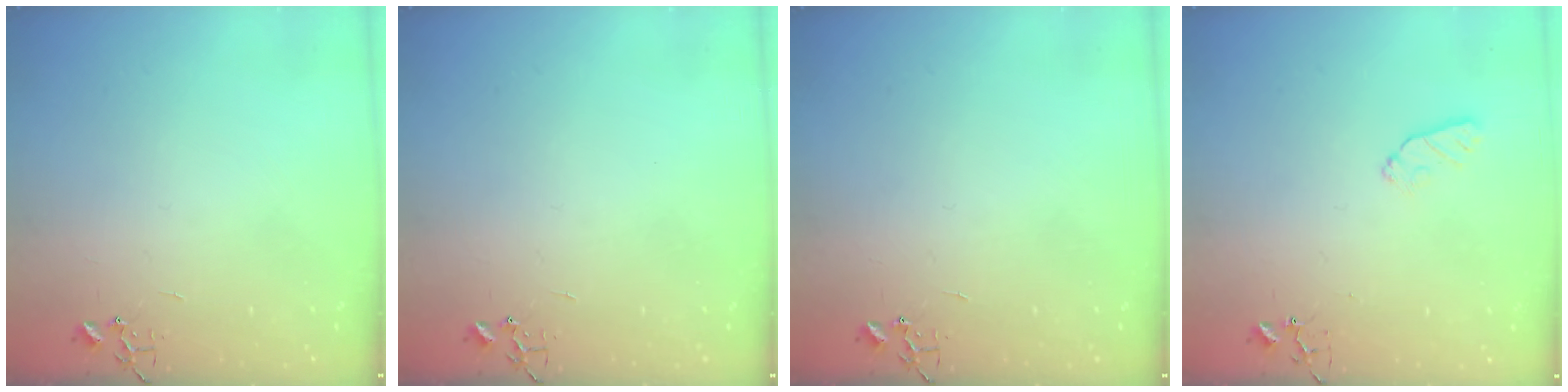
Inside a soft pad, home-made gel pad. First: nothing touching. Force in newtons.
{"total": 0.0}
{"total": 0.0}
{"total": 5.4, "press": 5.3, "slide": 0.7}